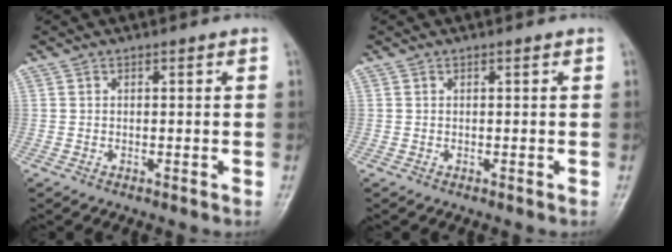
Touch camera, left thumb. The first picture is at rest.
{"total": 0.0}